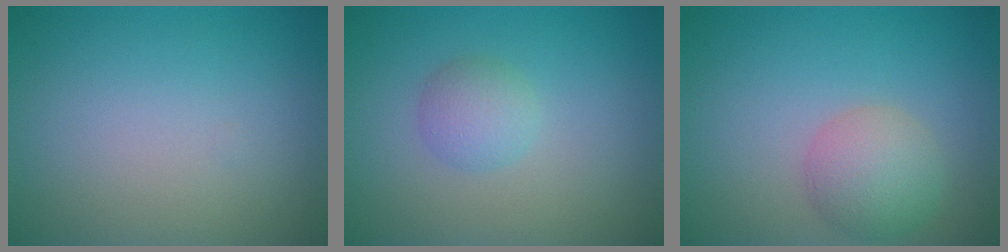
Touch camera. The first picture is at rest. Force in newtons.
{"total": 2.1, "press": 2.1, "slide": 0.1}
{"total": 3.7, "press": 3.7, "slide": 0.2}